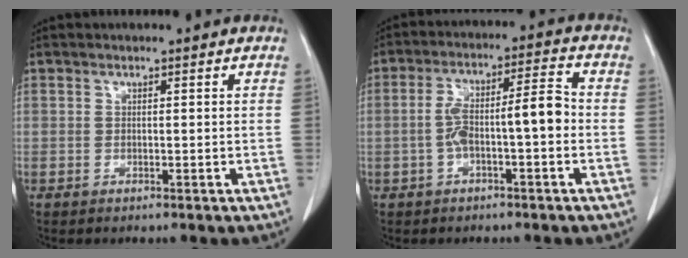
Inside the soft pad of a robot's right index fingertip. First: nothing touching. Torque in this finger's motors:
{"motor_torque": [0.40, 0.06, 0.22, 0.07]}